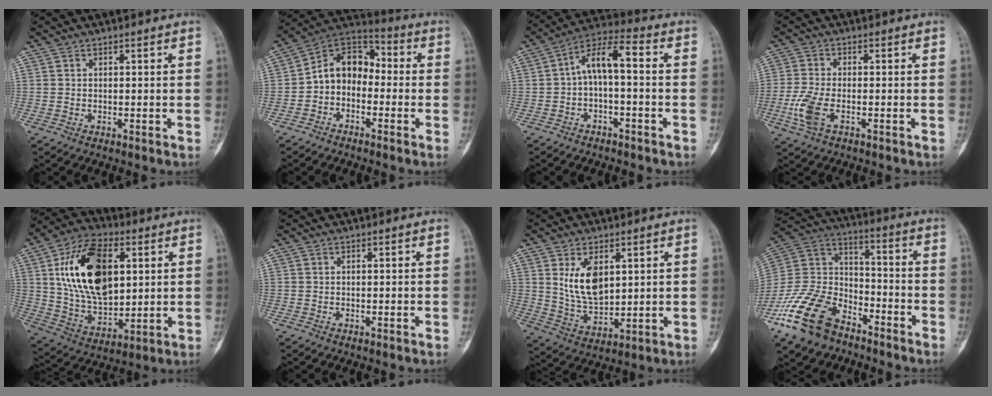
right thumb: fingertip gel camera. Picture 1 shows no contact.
{"total": 10.4, "force": [-1.7, 7.9, 6.5], "torque": [-0.080, 0.053, -0.049]}
{"total": 8.0, "force": [-0.8, 3.3, 7.2], "torque": [-0.128, 0.051, -0.023]}
{"total": 6.1, "force": [-2.2, 2.8, 5.0], "torque": [-0.127, 0.003, -0.042]}
{"total": 21.4, "force": [5.5, 12.4, 16.5], "torque": [-0.270, -0.011, 0.102]}
{"total": 0.0}
{"total": 9.9, "force": [3.3, 5.6, 7.5], "torque": [-0.118, -0.021, 0.078]}
{"total": 19.2, "force": [-12.6, 10.6, 9.9], "torque": [-0.193, 0.073, -0.236]}